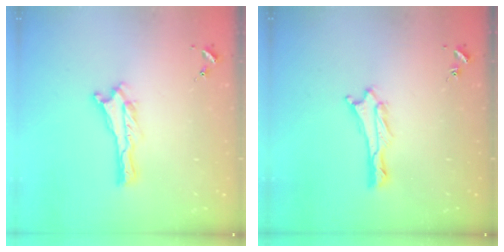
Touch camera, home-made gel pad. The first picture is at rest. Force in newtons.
{"total": 1.9, "press": 1.9, "slide": 0.1}